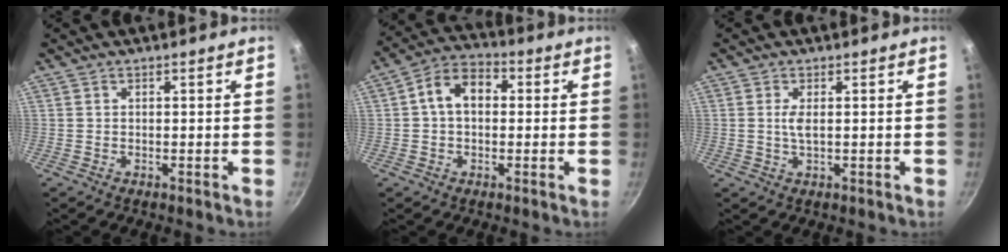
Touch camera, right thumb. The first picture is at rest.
{"total": 8.4, "force": [0.9, 5.8, 5.9], "torque": [-0.074, 0.027, -0.001]}
{"total": 2.3, "force": [0.3, 0.8, 2.1], "torque": [-0.045, -0.001, 0.006]}